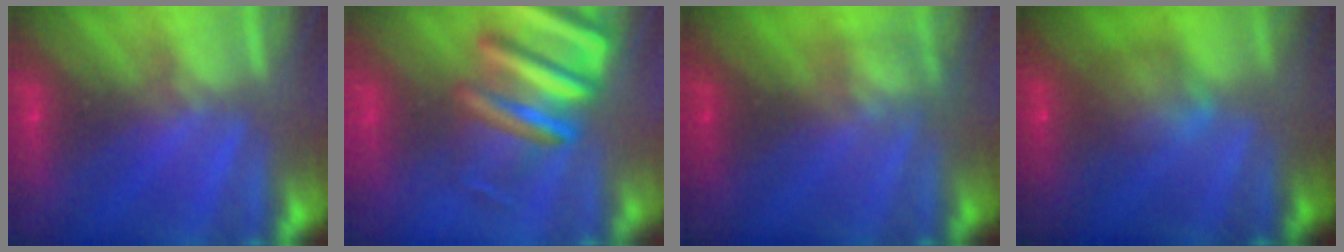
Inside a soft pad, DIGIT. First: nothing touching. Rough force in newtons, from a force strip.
{"total": 7.1}
{"total": 2.4}
{"total": 7.9}